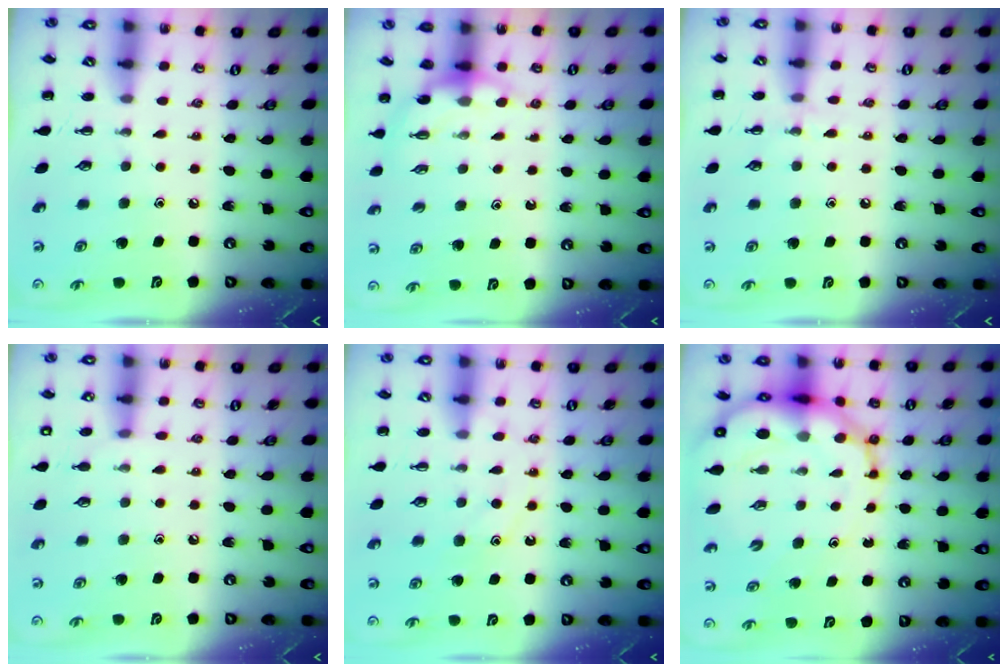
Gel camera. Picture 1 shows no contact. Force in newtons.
{"total": 3.8, "press": 3.8, "slide": 0.3}
{"total": 6.1, "press": 5.8, "slide": 1.9}
{"total": 7.2, "press": 6.7, "slide": 2.4}
{"total": 10.8, "press": 10.8, "slide": 0.7}
{"total": 16.9, "press": 16.3, "slide": 4.3}